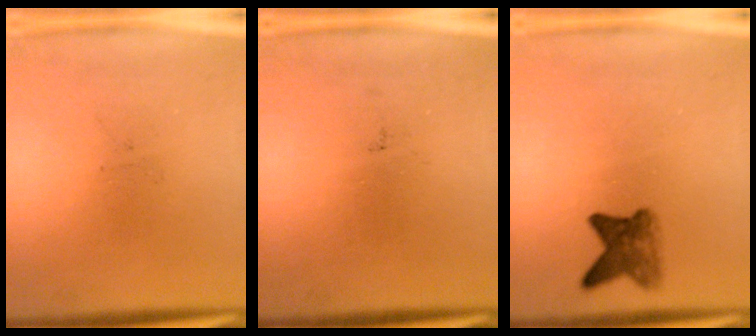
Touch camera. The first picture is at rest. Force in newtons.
{"total": 0.0}
{"total": 4.2}